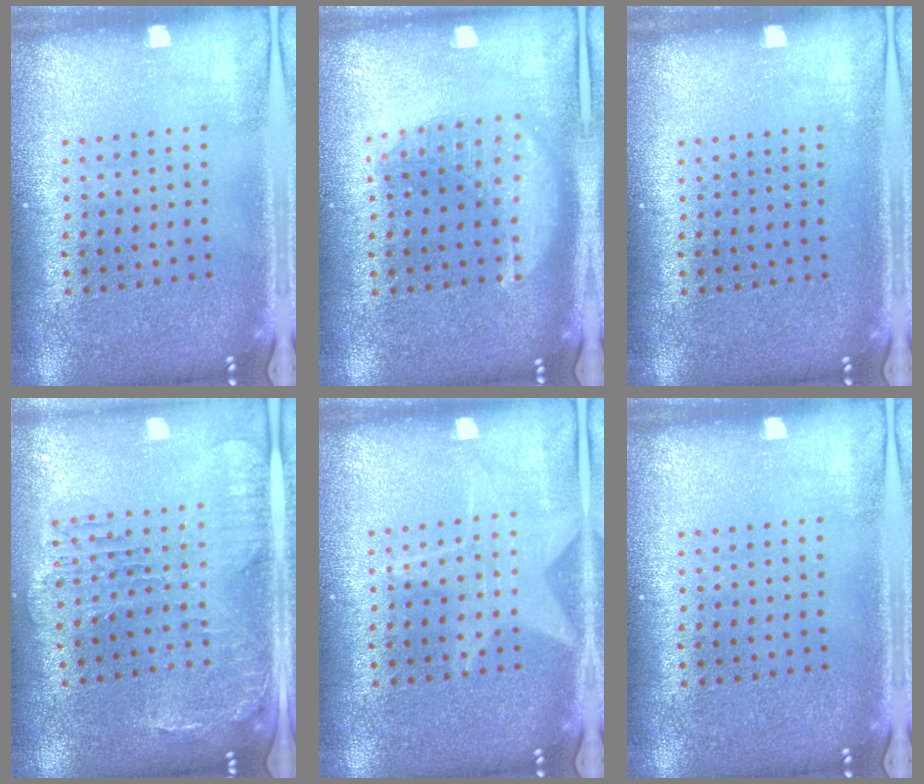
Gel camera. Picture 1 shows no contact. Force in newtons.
{"total": 1.8, "press": 1.8, "slide": 0.2}
{"total": 0.0}
{"total": 1.4, "press": 1.4, "slide": 0.4}
{"total": 1.9, "press": 1.9, "slide": 0.2}
{"total": 0.0}